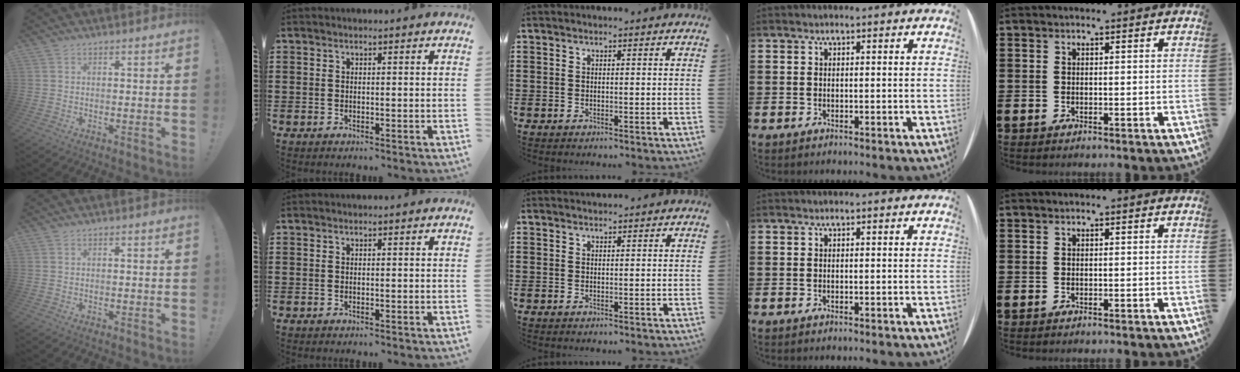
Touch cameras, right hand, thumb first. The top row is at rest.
{"middle": {"total": 0.6, "force": [0.6, 0.2, -0.1], "torque": [-0.001, 0.000, 0.011]}}